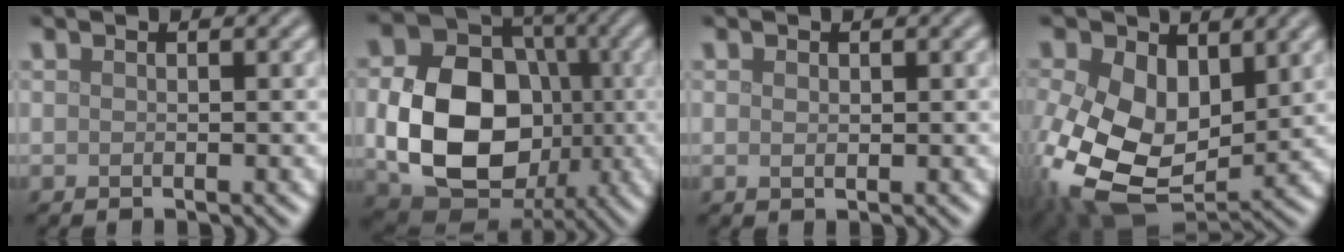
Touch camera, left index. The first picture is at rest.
{"total": 12.0, "force": [-1.5, 9.1, 7.6], "torque": [-0.147, -0.007, -0.022]}
{"total": 0.6, "force": [0.2, 0.4, 0.4], "torque": [-0.009, 0.000, 0.005]}
{"total": 12.9, "force": [0.3, 8.7, 9.5], "torque": [-0.218, -0.032, 0.011]}